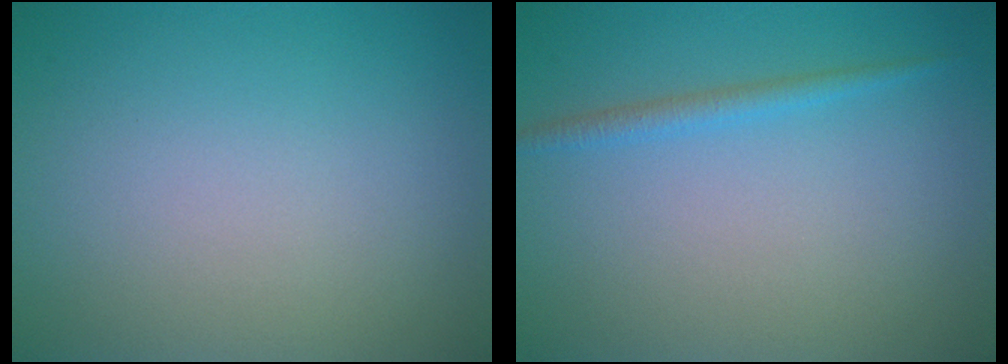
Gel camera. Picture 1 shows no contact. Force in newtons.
{"total": 1.4, "press": 1.4, "slide": 0.1}